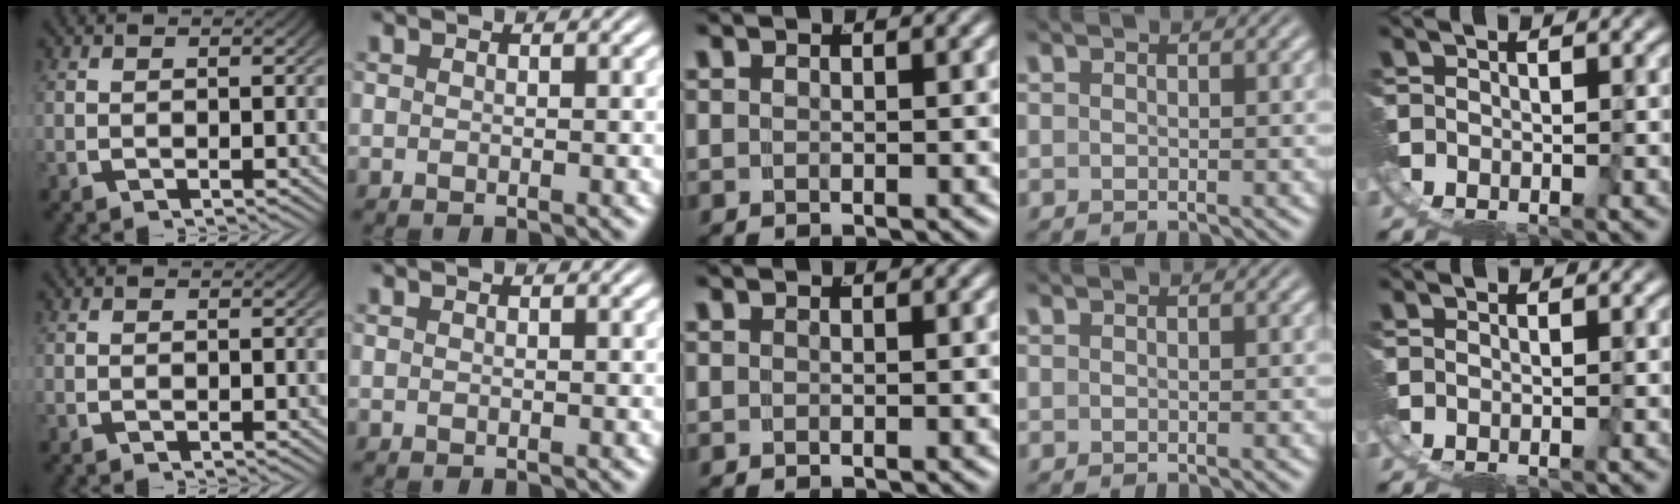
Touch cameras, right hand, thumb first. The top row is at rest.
{"little": {"total": 0.7, "force": [0.0, -0.5, -0.4], "torque": [0.012, 0.004, -0.002]}}